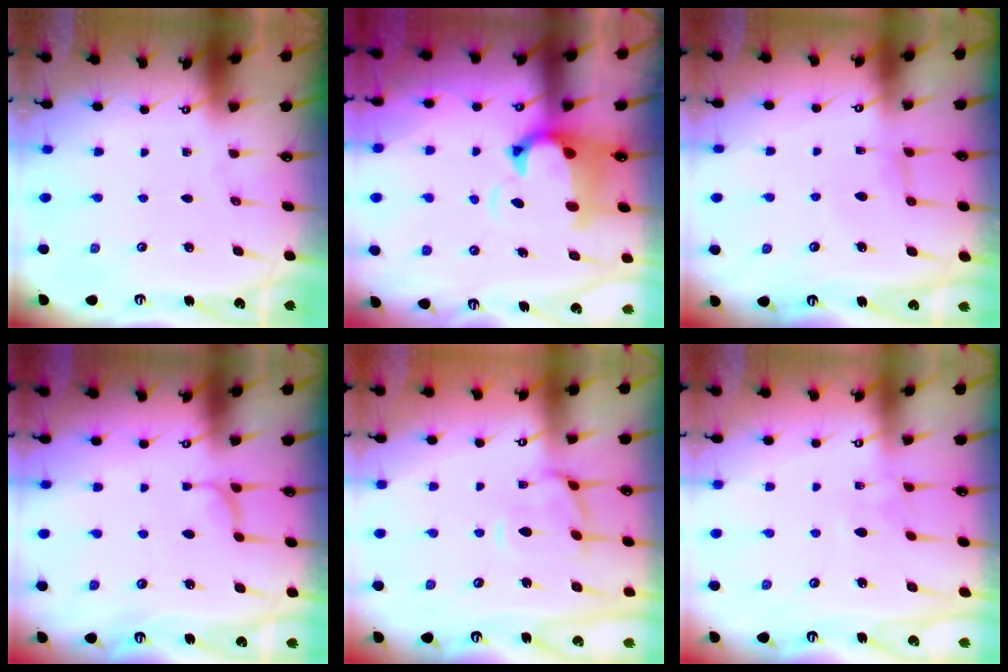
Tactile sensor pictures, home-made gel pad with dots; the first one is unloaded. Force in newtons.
{"total": 3.1, "press": 2.8, "slide": 1.3}
{"total": 0.8, "press": 0.7, "slide": 0.3}
{"total": 1.1, "press": 0.9, "slide": 0.5}
{"total": 1.7, "press": 1.5, "slide": 0.8}
{"total": 2.9, "press": 2.9, "slide": 0.2}